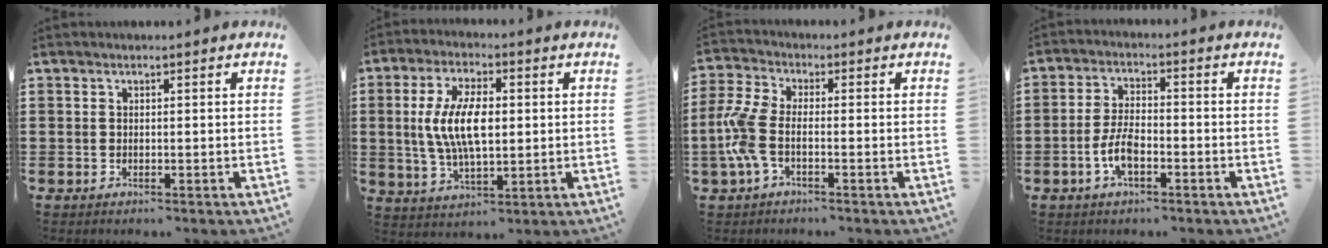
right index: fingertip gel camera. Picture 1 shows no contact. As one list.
[{"total": 9.6, "force": [0.5, 4.1, 8.7], "torque": [-0.189, 0.005, 0.003]}, {"total": 6.2, "force": [-1.7, 2.9, 5.2], "torque": [-0.140, -0.011, -0.040]}, {"total": 5.7, "force": [-2.2, 2.4, 4.7], "torque": [-0.113, -0.002, -0.048]}]